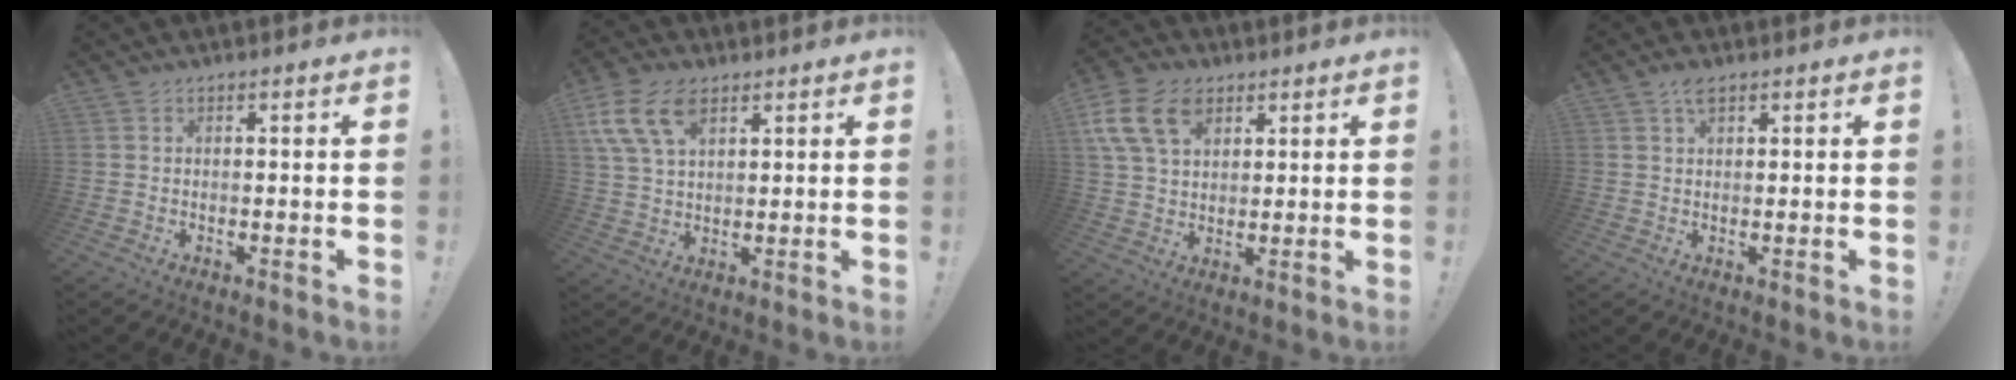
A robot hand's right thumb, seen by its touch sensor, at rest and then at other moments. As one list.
[{"total": 11.7, "force": [5.8, 6.8, 7.6], "torque": [-0.153, -0.012, 0.111]}, {"total": 13.4, "force": [6.0, 9.1, 7.7], "torque": [-0.150, -0.016, 0.118]}, {"total": 2.8, "force": [1.7, 1.3, 1.8], "torque": [-0.030, -0.001, 0.029]}]